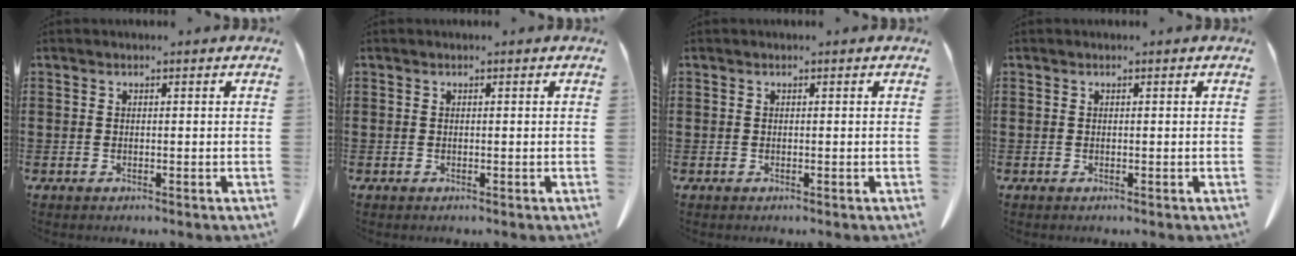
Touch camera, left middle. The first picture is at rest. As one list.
[{"total": 0.0}, {"total": 0.0}, {"total": 0.0}]